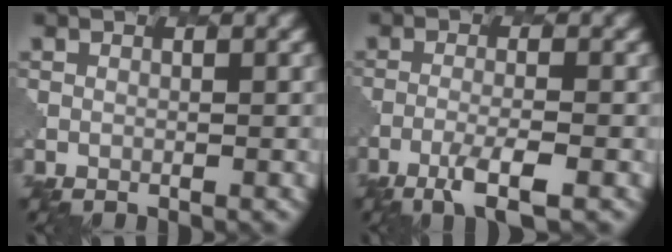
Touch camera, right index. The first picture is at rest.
{"total": 3.5, "force": [-2.2, 0.6, 2.7], "torque": [-0.054, -0.004, -0.046]}